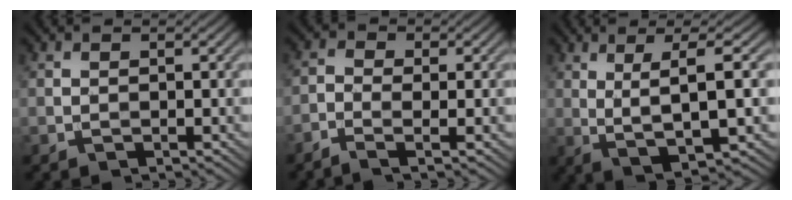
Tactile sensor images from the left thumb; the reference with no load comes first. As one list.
[{"total": 2.5, "force": [-1.5, 0.6, 1.9], "torque": [-0.042, -0.001, -0.039]}, {"total": 6.8, "force": [0.9, 1.2, 6.7], "torque": [-0.127, 0.007, 0.021]}]